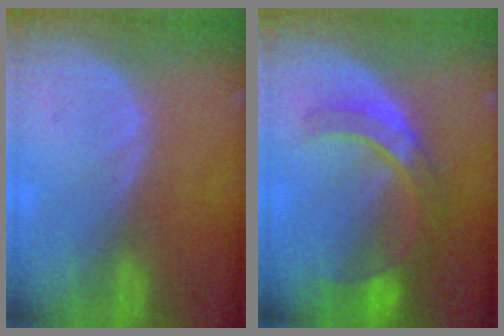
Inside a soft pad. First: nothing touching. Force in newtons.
{"total": 7.2, "press": 7.2, "slide": 0.8}